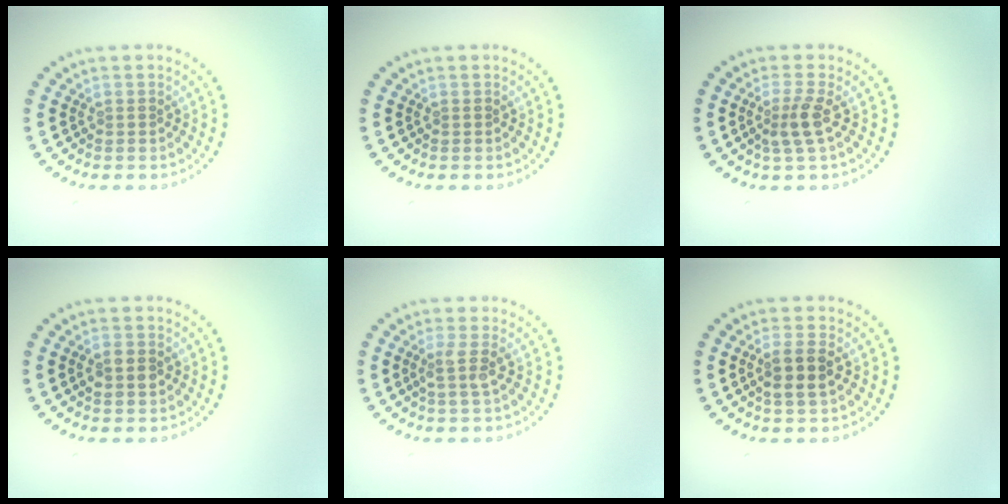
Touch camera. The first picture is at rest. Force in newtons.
{"total": 0.0}
{"total": 2.3, "press": 1.8, "slide": 1.5}
{"total": 1.7, "press": 1.7, "slide": 0.1}
{"total": 1.8, "press": 1.3, "slide": 1.2}
{"total": 2.8, "press": 2.6, "slide": 1.1}